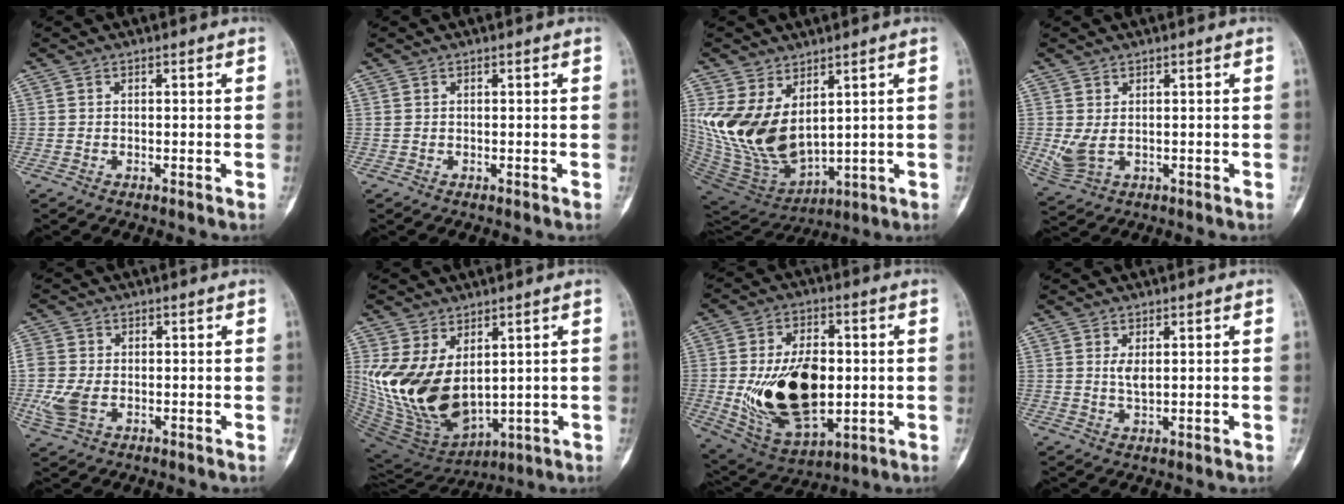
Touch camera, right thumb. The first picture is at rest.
{"total": 0.0}
{"total": 15.8, "force": [4.4, 9.5, 11.8], "torque": [-0.224, -0.037, 0.114]}
{"total": 4.2, "force": [0.2, 2.5, 3.4], "torque": [-0.083, -0.002, 0.021]}
{"total": 6.9, "force": [-1.1, 4.7, 4.9], "torque": [-0.125, 0.000, -0.020]}
{"total": 17.0, "force": [2.8, 10.5, 13.1], "torque": [-0.244, -0.031, 0.090]}
{"total": 20.7, "force": [-1.3, 12.0, 16.9], "torque": [-0.271, -0.007, 0.001]}
{"total": 2.3, "force": [0.7, 0.7, 2.1], "torque": [-0.038, -0.010, 0.016]}